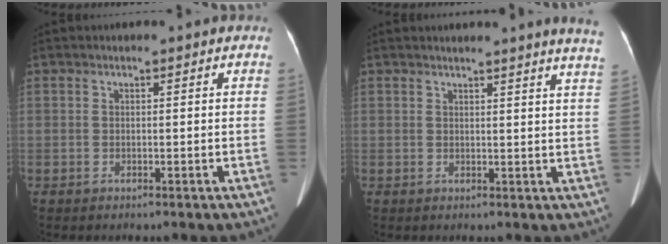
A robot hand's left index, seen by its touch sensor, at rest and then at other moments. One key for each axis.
{"total": 8.1, "fx": 7.5, "fy": -1.1, "fz": 2.9, "tx": -0.028, "ty": -0.040, "tz": 0.060}